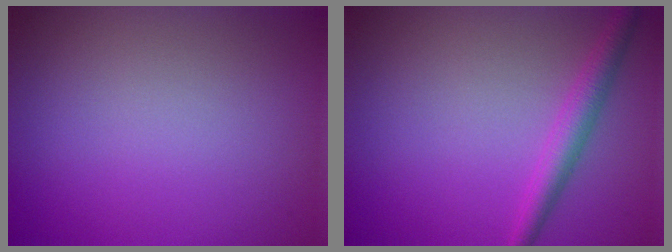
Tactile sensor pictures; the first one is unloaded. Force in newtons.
{"total": 2.8, "press": 2.8, "slide": 0.1}